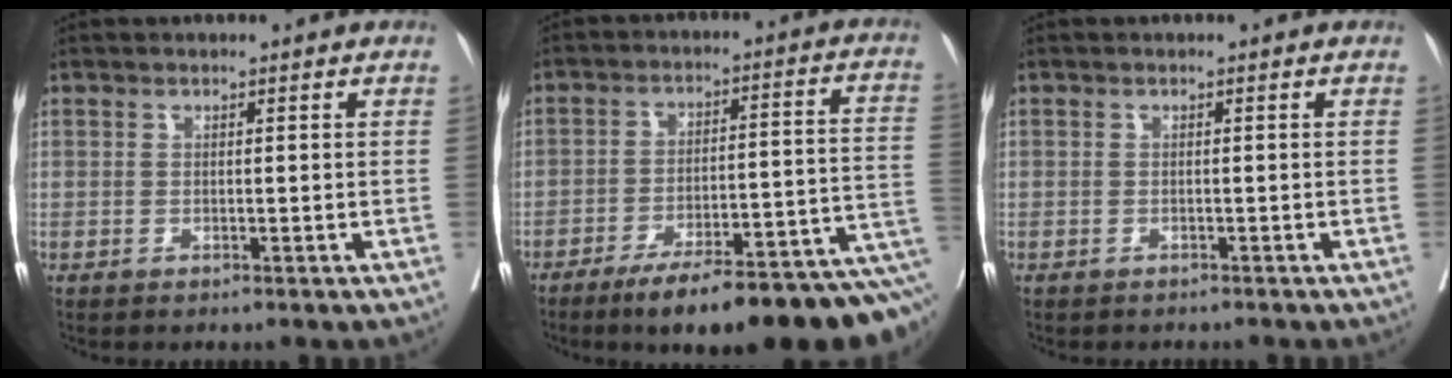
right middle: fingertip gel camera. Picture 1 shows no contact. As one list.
[{"total": 19.5, "force": [-12.8, 3.7, 14.3], "torque": [-0.127, 0.032, -0.183]}, {"total": 1.4, "force": [-1.3, 0.5, 0.3], "torque": [-0.013, -0.003, -0.018]}]